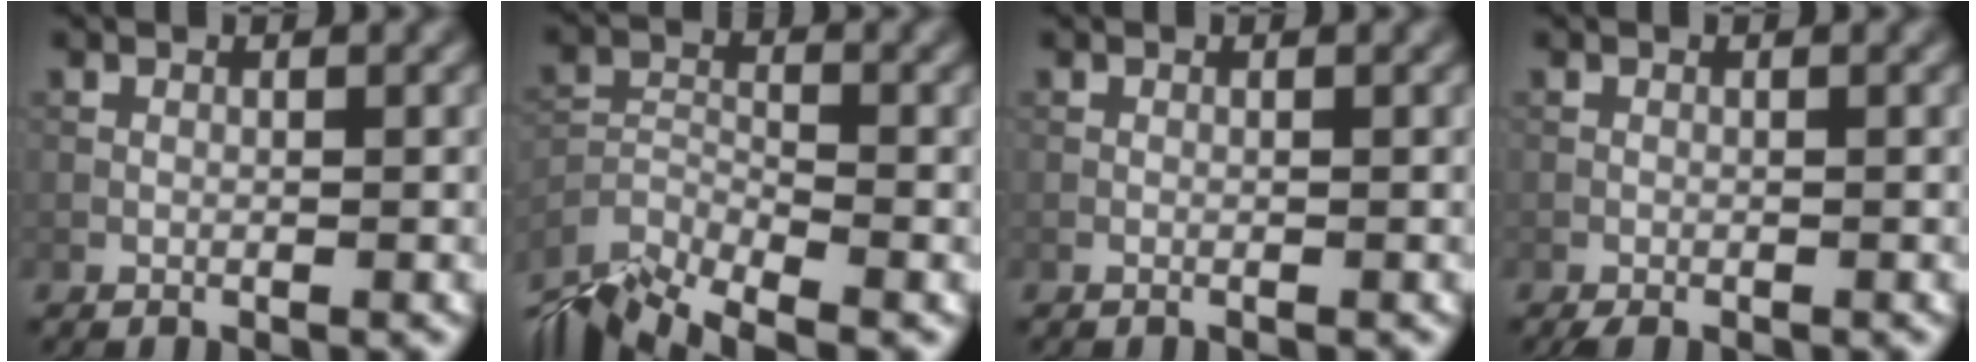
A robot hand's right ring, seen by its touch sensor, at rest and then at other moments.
{"total": 8.0, "force": [-6.6, 2.6, 3.6], "torque": [-0.073, -0.017, -0.126]}
{"total": 0.0}
{"total": 0.9, "force": [-0.7, 0.2, 0.6], "torque": [-0.012, -0.002, -0.014]}